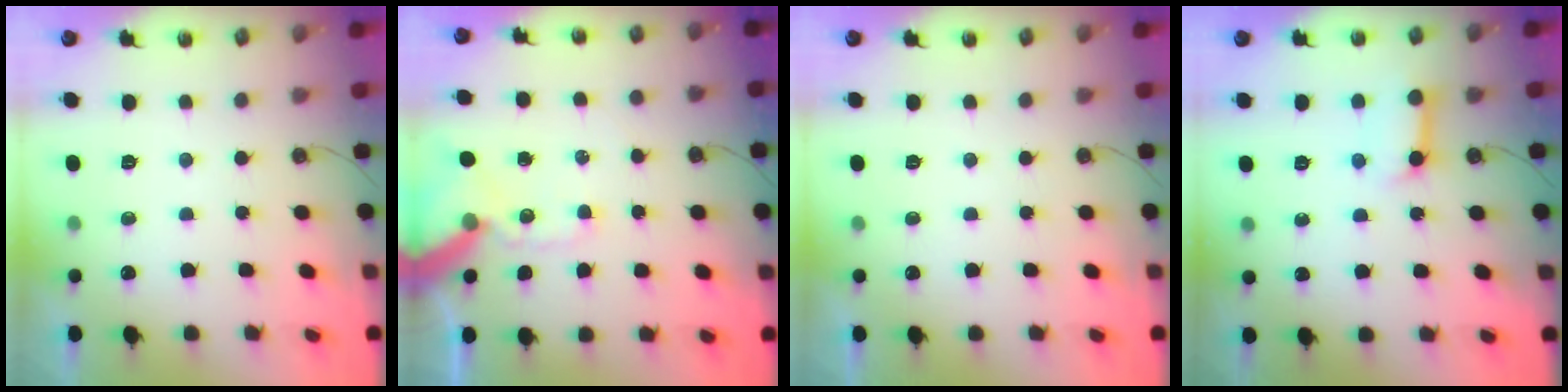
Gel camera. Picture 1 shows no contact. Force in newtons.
{"total": 12.2, "press": 12.1, "slide": 1.6}
{"total": 0.0}
{"total": 8.9, "press": 8.9, "slide": 1.0}